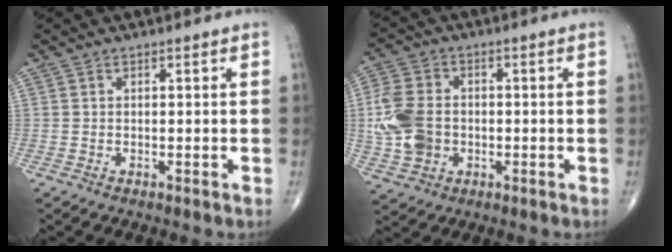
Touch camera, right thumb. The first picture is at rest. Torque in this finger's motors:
{"motor_torque": [0.11, 0.12, 0.68, 0.27, 0.07]}